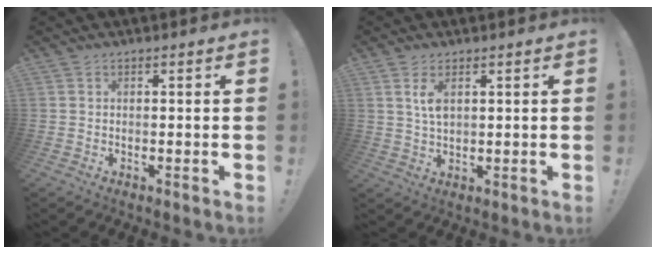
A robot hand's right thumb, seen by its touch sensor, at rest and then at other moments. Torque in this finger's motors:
{"motor_torque": [-0.08, 0.27, 0.34, 0.29, 0.00]}